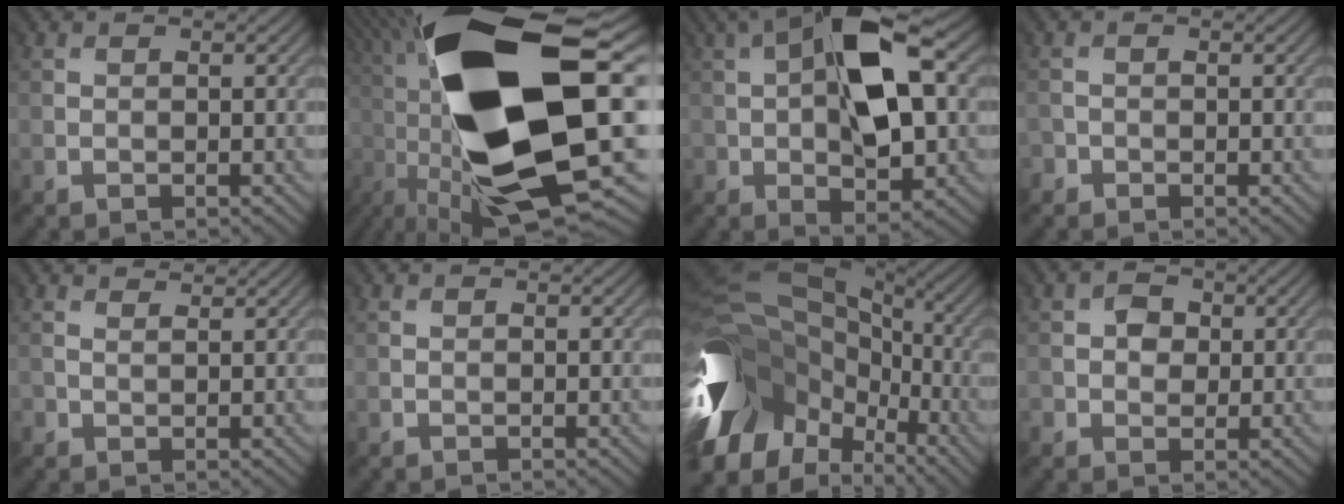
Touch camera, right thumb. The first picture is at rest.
{"total": 21.0, "force": [-0.7, 8.1, 19.4], "torque": [-0.386, -0.013, -0.009]}
{"total": 12.1, "force": [1.9, 6.0, 10.3], "torque": [-0.183, 0.004, 0.033]}
{"total": 1.1, "force": [-1.0, 0.4, -0.4], "torque": [0.008, 0.000, -0.021]}
{"total": 1.4, "force": [1.2, 0.5, 0.6], "torque": [-0.015, 0.002, 0.021]}
{"total": 0.0}
{"total": 17.6, "force": [-4.3, 13.0, 11.0], "torque": [-0.246, -0.019, -0.066]}
{"total": 2.4, "force": [0.4, 2.3, 0.7], "torque": [-0.009, 0.002, 0.004]}